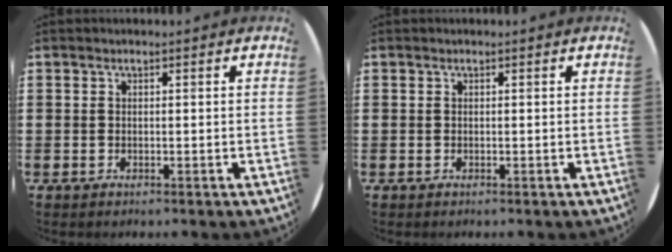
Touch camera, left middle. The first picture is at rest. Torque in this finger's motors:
{"motor_torque": [0.03, -0.02, 0.00, 0.00]}